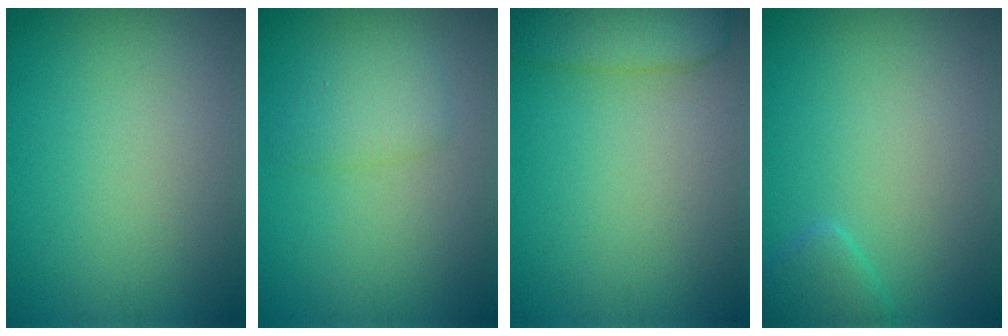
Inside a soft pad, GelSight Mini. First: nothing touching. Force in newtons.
{"total": 2.3, "press": 2.3, "slide": 0.1}
{"total": 4.7, "press": 4.7, "slide": 0.4}
{"total": 1.7, "press": 1.7, "slide": 0.1}